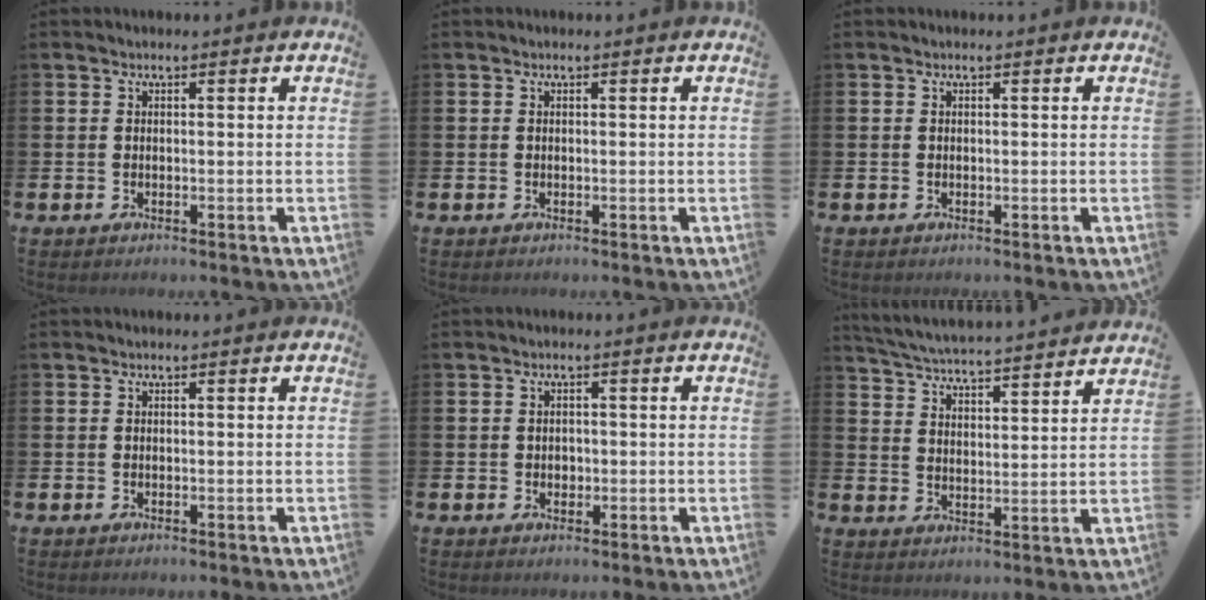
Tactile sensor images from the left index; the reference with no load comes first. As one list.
[{"total": 0.0}, {"total": 0.0}, {"total": 0.0}, {"total": 1.2, "force": [0.1, 1.1, 0.5], "torque": [0.004, 0.004, -0.004]}, {"total": 5.2, "force": [5.2, -0.1, 0.5], "torque": [-0.036, -0.042, 0.090]}]